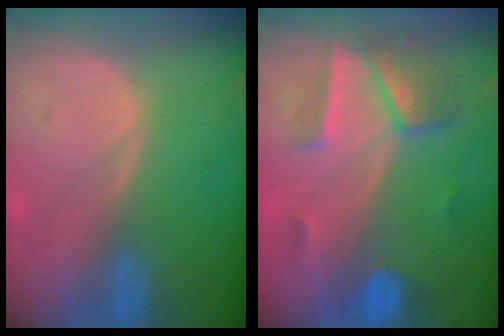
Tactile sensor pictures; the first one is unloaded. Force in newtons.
{"total": 7.2, "press": 6.4, "slide": 3.4}